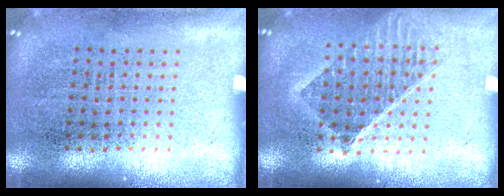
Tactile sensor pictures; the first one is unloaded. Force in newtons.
{"total": 1.5, "press": 1.3, "slide": 0.7}